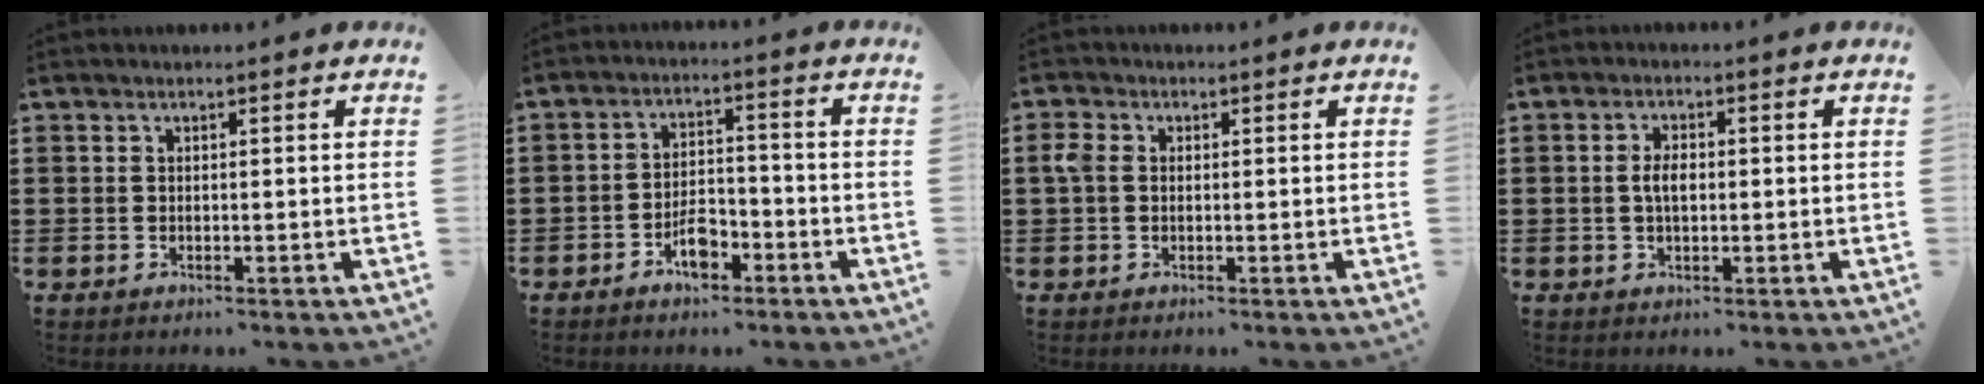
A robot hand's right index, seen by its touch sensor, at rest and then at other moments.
{"total": 4.9, "force": [-3.0, 2.1, 3.2], "torque": [-0.059, 0.005, -0.054]}
{"total": 2.5, "force": [0.2, 1.8, 1.8], "torque": [-0.054, 0.003, -0.002]}
{"total": 3.1, "force": [0.0, 1.4, 2.7], "torque": [-0.061, 0.001, -0.003]}